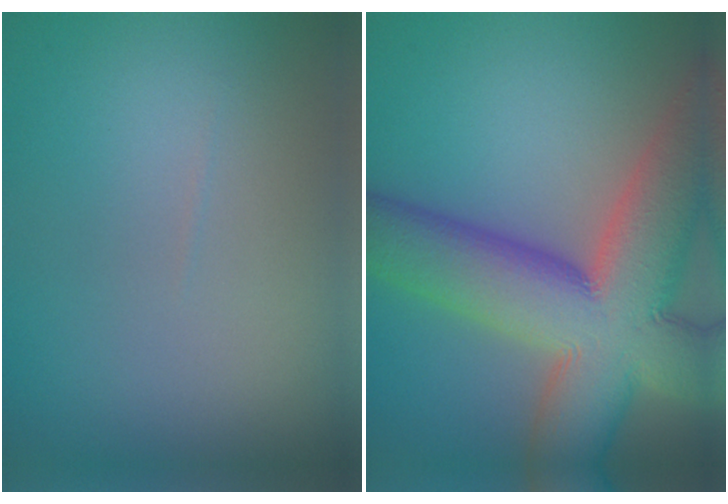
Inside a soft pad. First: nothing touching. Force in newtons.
{"total": 15.2, "press": 15.1, "slide": 1.1}